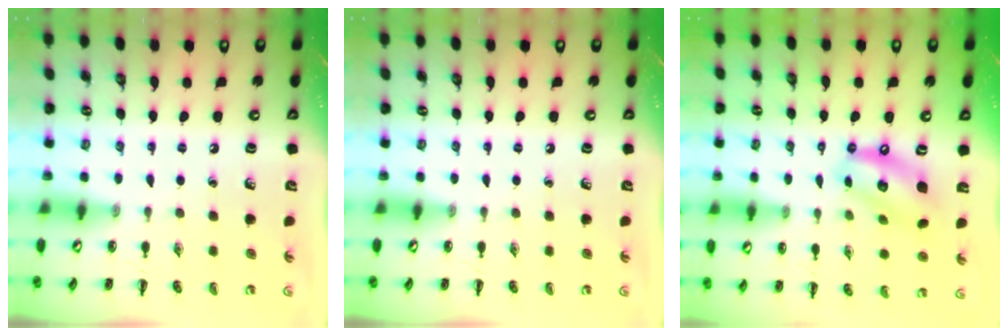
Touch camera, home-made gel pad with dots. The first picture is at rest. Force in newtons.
{"total": 0.0}
{"total": 12.3, "press": 11.9, "slide": 3.1}